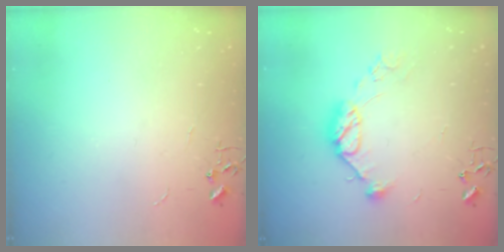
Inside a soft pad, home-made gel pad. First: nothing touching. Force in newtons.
{"total": 11.3, "press": 11.3, "slide": 1.0}